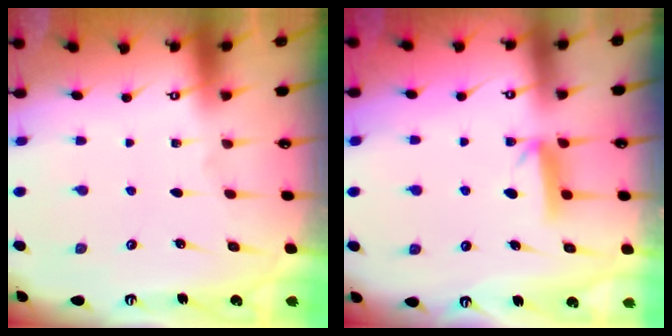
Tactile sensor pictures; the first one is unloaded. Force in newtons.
{"total": 6.2, "press": 6.2, "slide": 0.6}